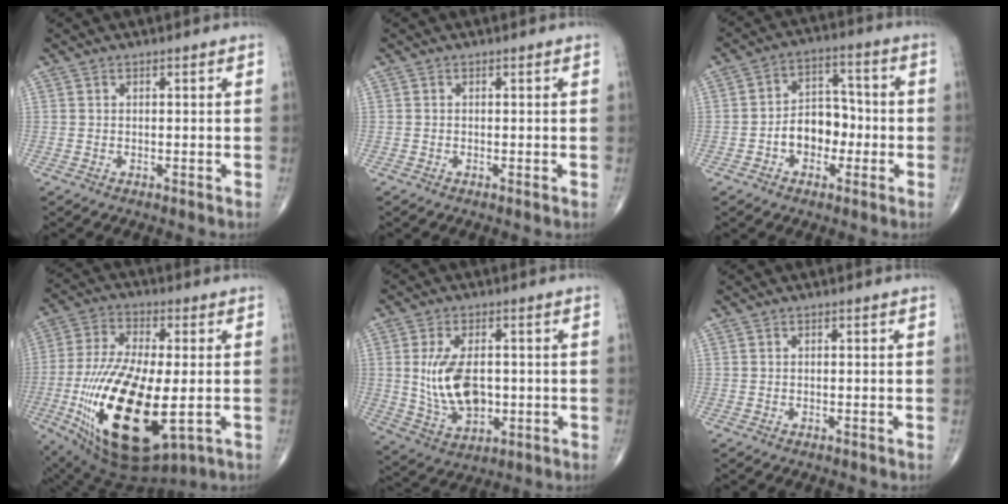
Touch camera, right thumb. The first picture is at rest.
{"total": 0.0}
{"total": 9.2, "force": [-2.2, 6.6, 6.0], "torque": [-0.062, 0.040, -0.044]}
{"total": 25.5, "force": [-5.3, 10.6, 22.6], "torque": [-0.479, -0.026, -0.075]}
{"total": 11.6, "force": [0.2, 6.8, 9.4], "torque": [-0.164, -0.007, 0.017]}
{"total": 0.0}